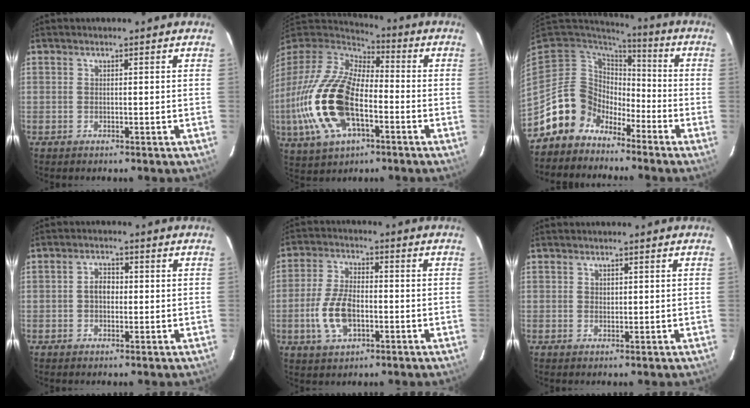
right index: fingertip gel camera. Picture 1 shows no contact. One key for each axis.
{"total": 23.5, "fx": -5.8, "fy": 12.4, "fz": 19.1, "tx": -0.422, "ty": -0.027, "tz": -0.104}
{"total": 11.7, "fx": -8.0, "fy": 8.5, "fz": 1.5, "tx": -0.048, "ty": 0.033, "tz": -0.144}
{"total": 2.9, "fx": -0.2, "fy": 2.2, "fz": 1.9, "tx": -0.032, "ty": 0.010, "tz": -0.004}
{"total": 9.4, "fx": -2.6, "fy": 5.1, "fz": 7.4, "tx": -0.160, "ty": 0.004, "tz": -0.044}
{"total": 0.8, "fx": 0.4, "fy": 0.7, "fz": 0.2, "tx": -0.002, "ty": 0.004, "tz": 0.007}